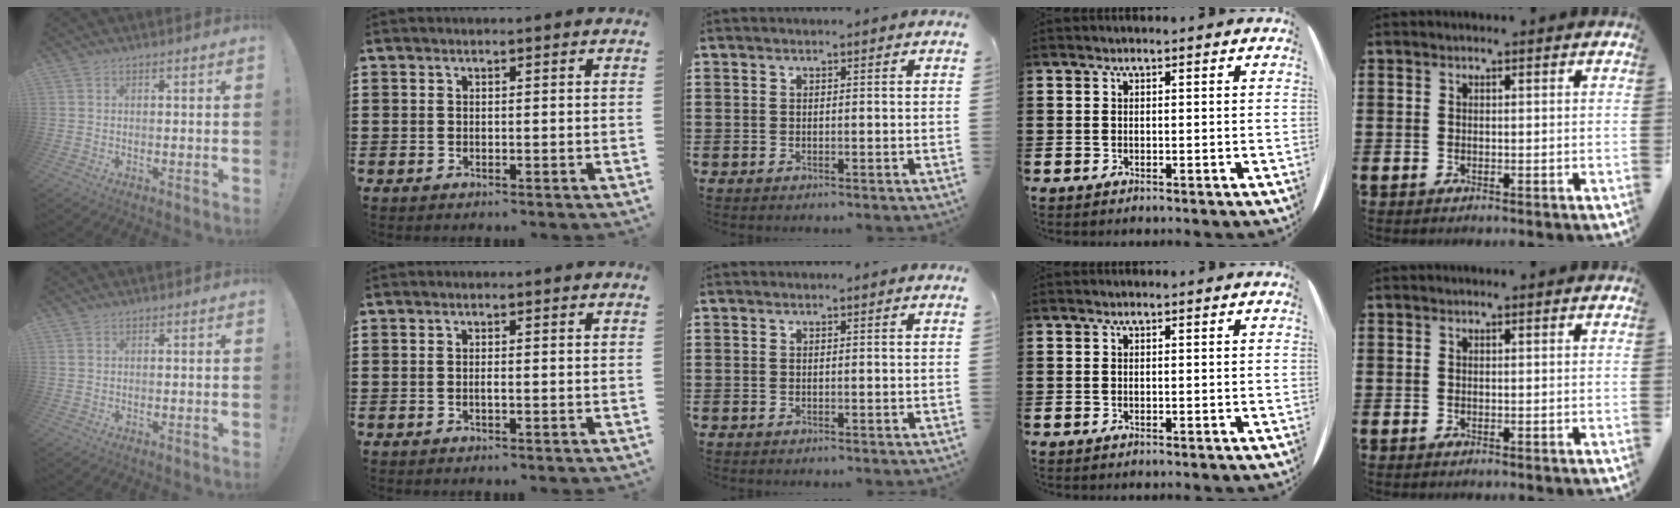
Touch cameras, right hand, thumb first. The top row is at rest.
{"thumb": {"total": 0.7, "force": [0.4, 0.3, 0.4], "torque": [-0.009, 0.002, 0.008]}, "index": {"total": 0.6, "force": [-0.2, 0.0, 0.6], "torque": [-0.011, -0.003, -0.004]}}